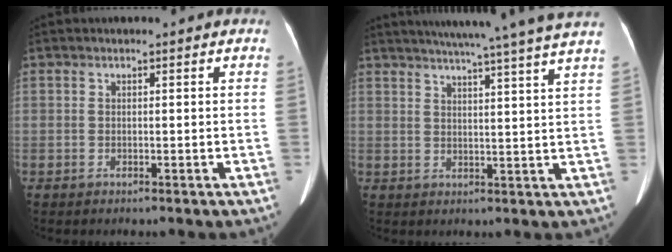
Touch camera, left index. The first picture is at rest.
{"total": 18.5, "force": [16.0, -1.9, 9.2], "torque": [-0.148, -0.016, 0.199]}